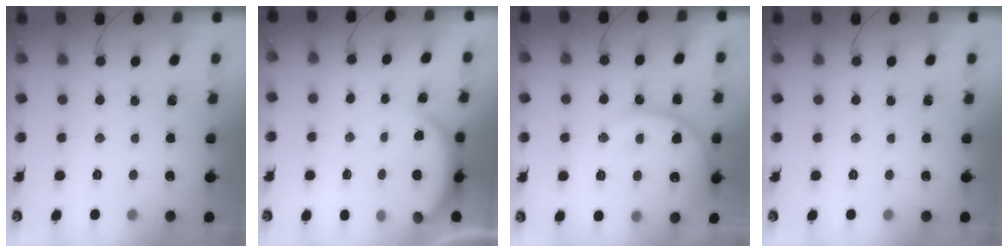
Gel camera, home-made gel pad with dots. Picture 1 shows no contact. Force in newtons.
{"total": 2.9, "press": 2.8, "slide": 0.5}
{"total": 15.7, "press": 15.7, "slide": 1.4}
{"total": 0.0}